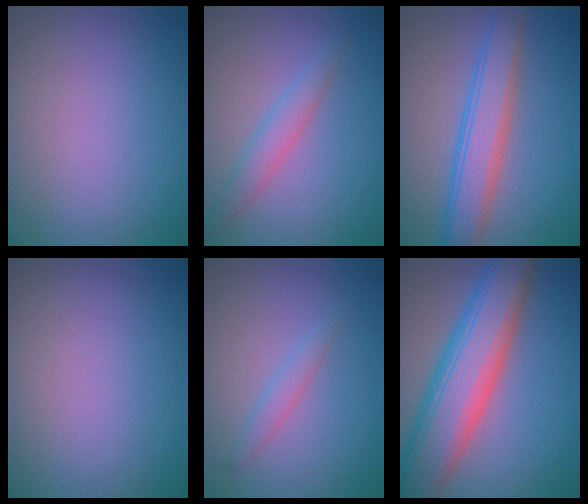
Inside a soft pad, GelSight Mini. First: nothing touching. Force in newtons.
{"total": 2.1, "press": 2.1, "slide": 0.1}
{"total": 4.9, "press": 4.9, "slide": 0.2}
{"total": 0.0}
{"total": 1.3, "press": 1.3, "slide": 0.0}
{"total": 9.9, "press": 9.9, "slide": 0.4}